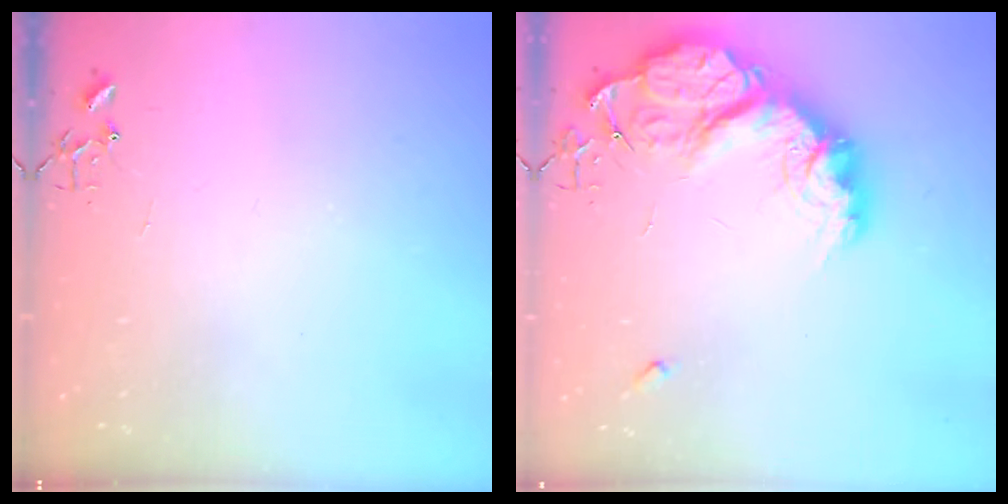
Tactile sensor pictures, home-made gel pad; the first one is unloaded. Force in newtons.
{"total": 25.2, "press": 25.1, "slide": 2.0}